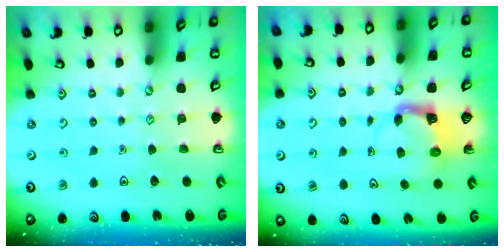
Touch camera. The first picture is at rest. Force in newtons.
{"total": 3.9, "press": 3.8, "slide": 0.7}